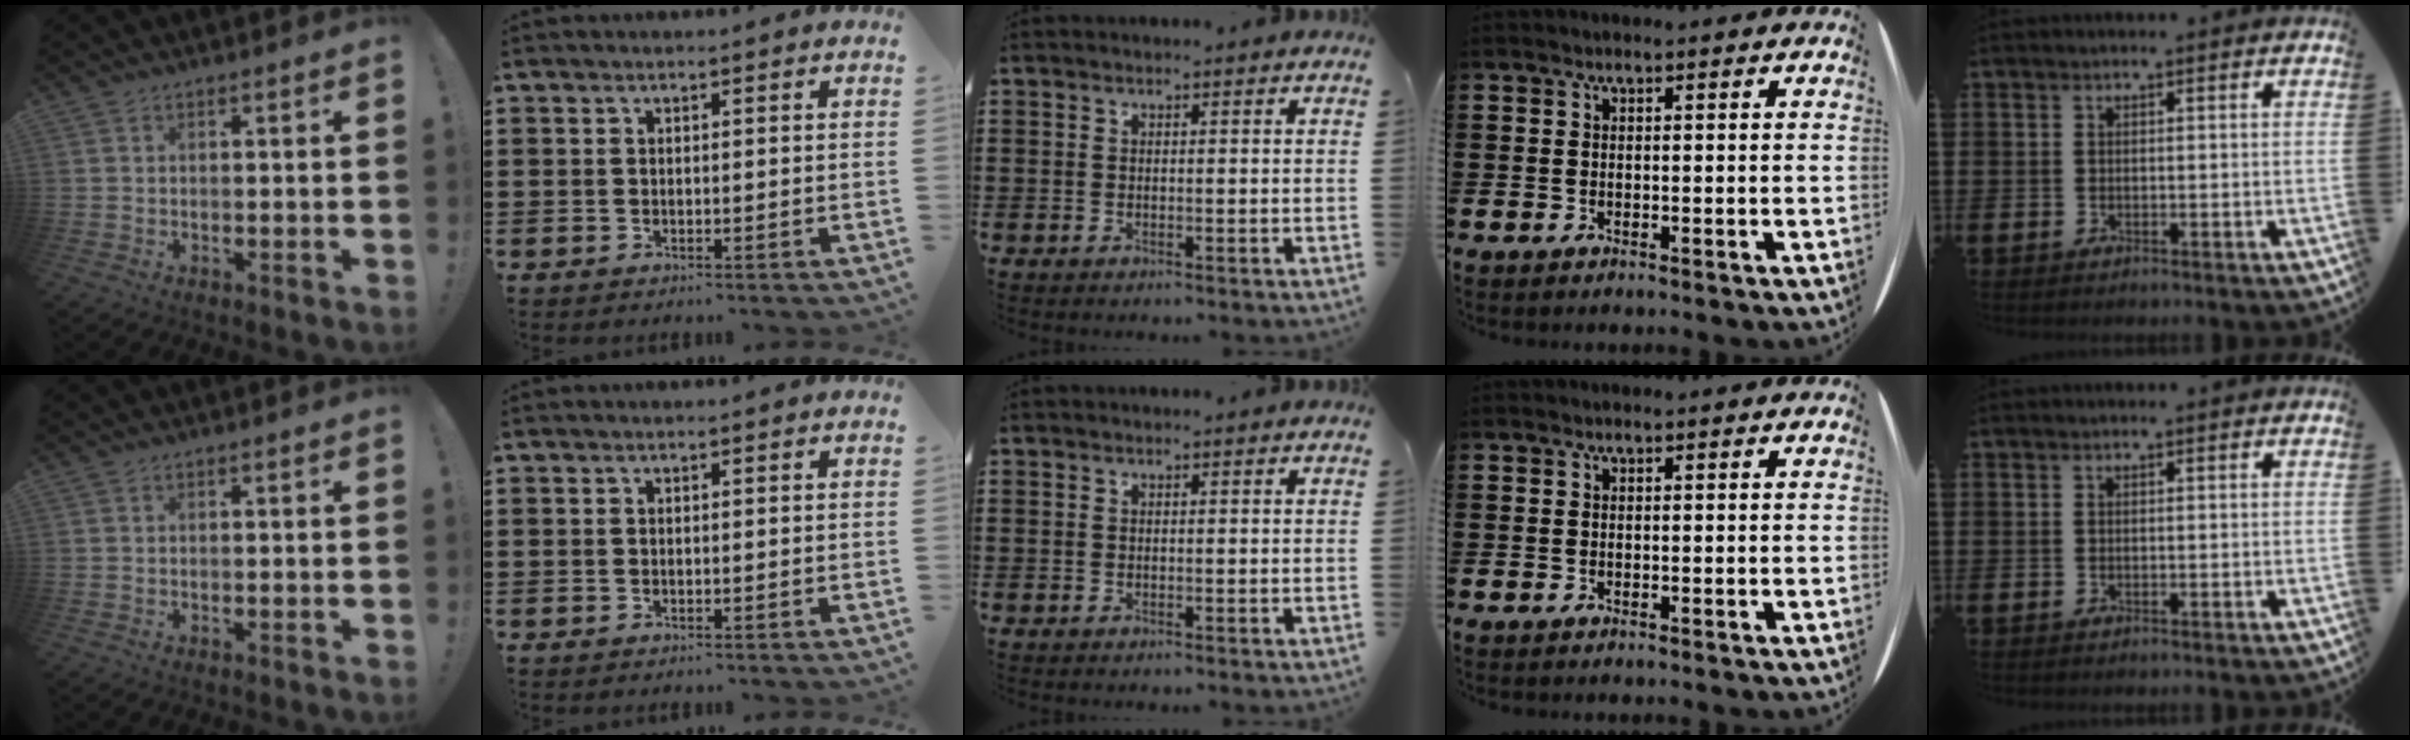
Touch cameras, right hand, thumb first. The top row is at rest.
{}